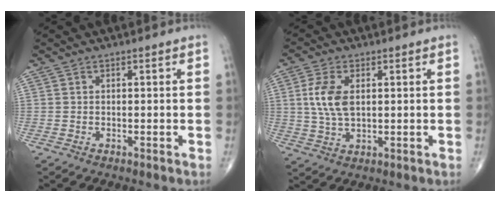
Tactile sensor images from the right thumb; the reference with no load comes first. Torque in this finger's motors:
{"motor_torque": [0.66, 2.07, 1.29, 0.18, 0.18]}